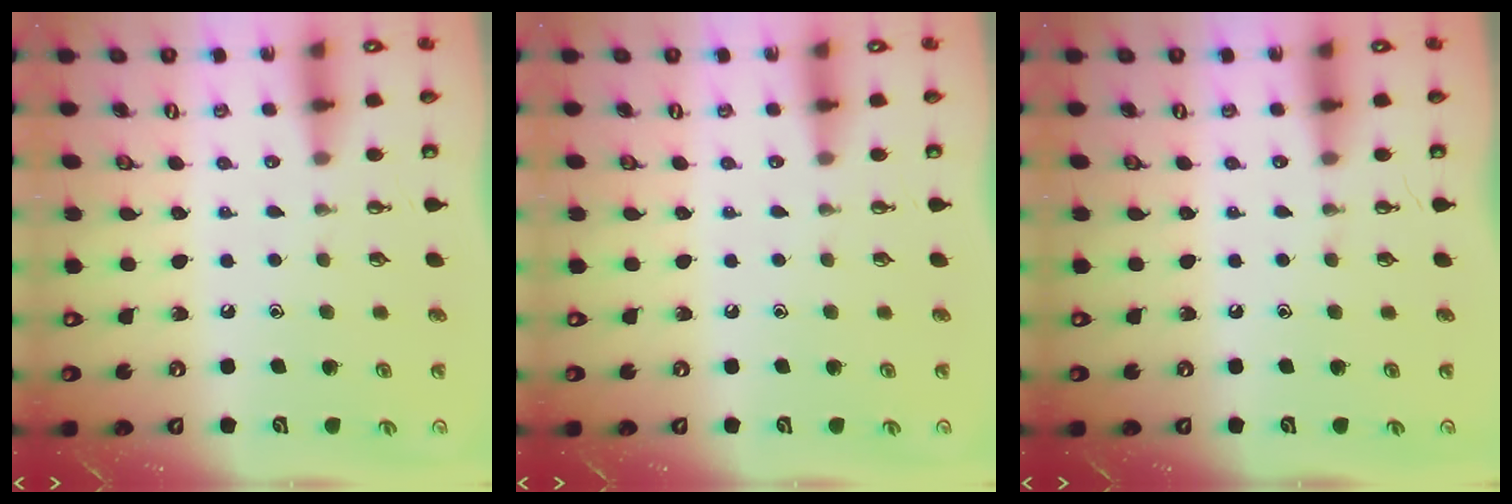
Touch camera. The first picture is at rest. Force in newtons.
{"total": 0.0}
{"total": 0.0}